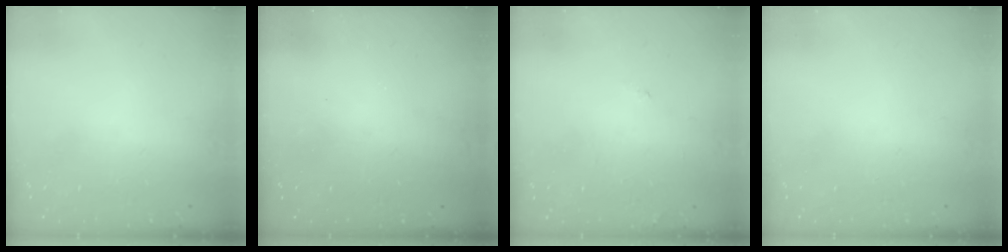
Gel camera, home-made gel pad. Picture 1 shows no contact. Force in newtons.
{"total": 3.3, "press": 3.3, "slide": 0.1}
{"total": 5.5, "press": 5.5, "slide": 0.2}
{"total": 0.0}